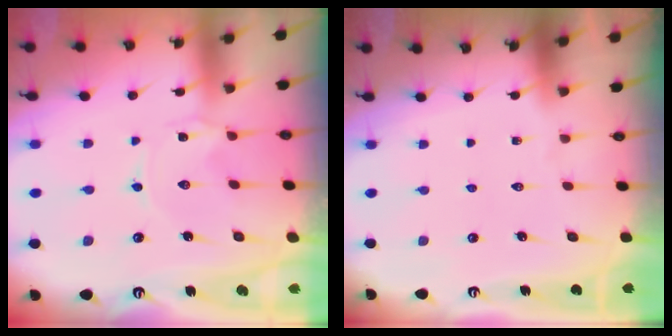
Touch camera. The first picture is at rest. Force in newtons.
{"total": 0.0}